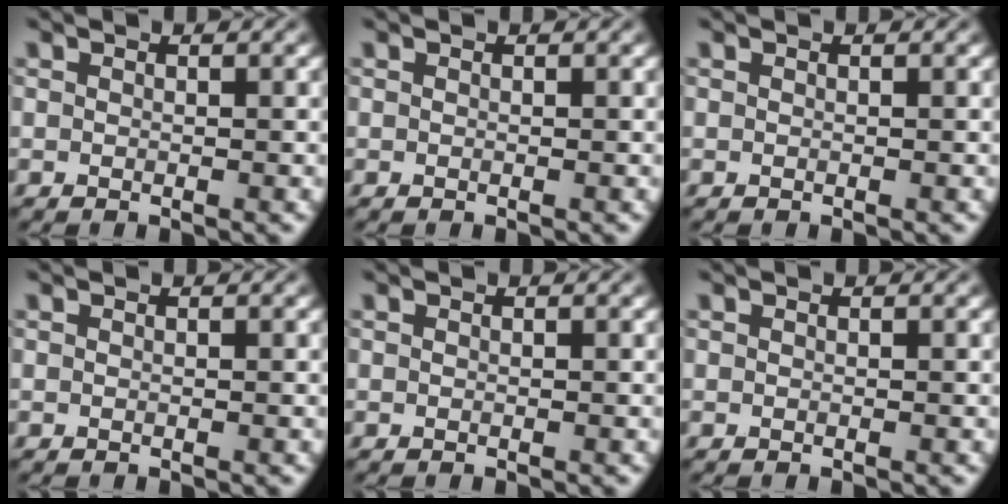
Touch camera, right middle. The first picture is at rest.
{"total": 0.0}
{"total": 0.0}
{"total": 0.0}
{"total": 0.0}
{"total": 0.0}